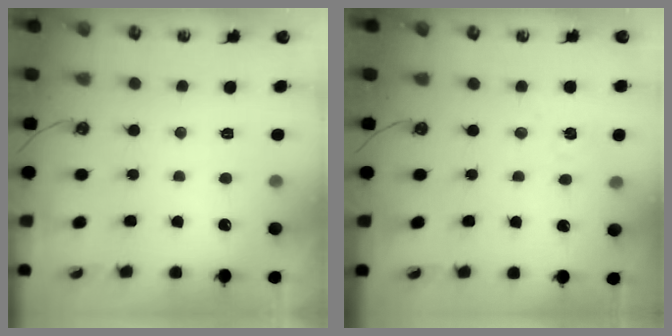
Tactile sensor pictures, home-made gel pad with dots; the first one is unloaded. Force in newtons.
{"total": 4.9, "press": 4.9, "slide": 0.5}